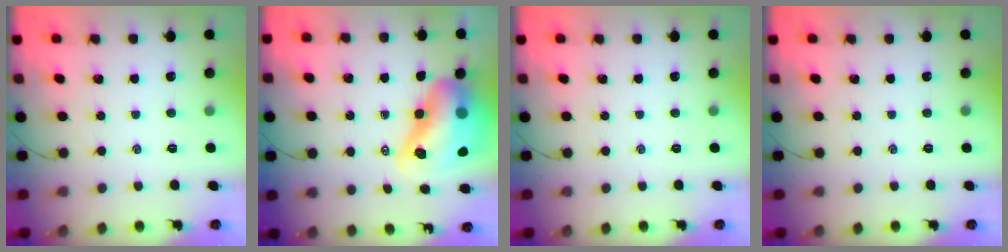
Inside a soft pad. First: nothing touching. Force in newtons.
{"total": 17.5, "press": 16.9, "slide": 4.7}
{"total": 0.0}
{"total": 0.0}